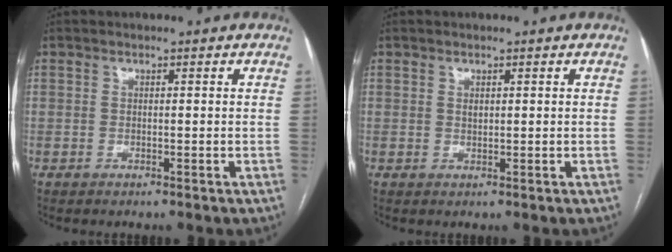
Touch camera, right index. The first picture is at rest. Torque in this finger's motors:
{"motor_torque": [0.27, 0.20, -0.01, 0.00]}